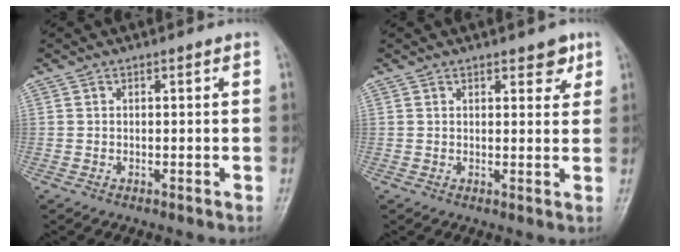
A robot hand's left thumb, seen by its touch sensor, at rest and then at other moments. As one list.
[{"total": 3.6, "force": [2.2, 1.7, 2.3], "torque": [-0.010, -0.010, 0.025]}]